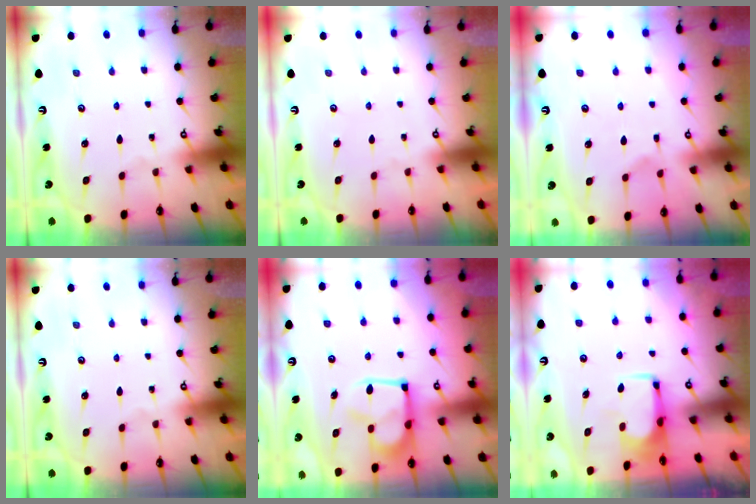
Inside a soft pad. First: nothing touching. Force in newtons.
{"total": 1.6, "press": 1.4, "slide": 0.7}
{"total": 2.4, "press": 2.1, "slide": 1.2}
{"total": 0.0}
{"total": 5.5, "press": 5.3, "slide": 1.2}
{"total": 0.0}